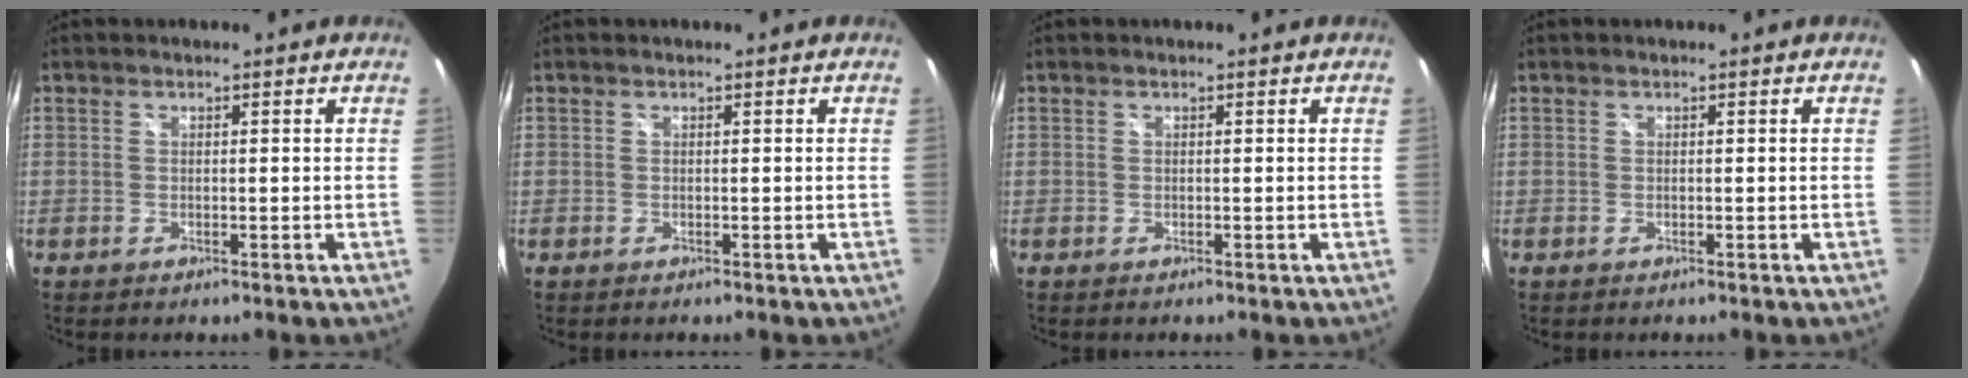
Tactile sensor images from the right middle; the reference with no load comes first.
{"total": 0.0}
{"total": 0.0}
{"total": 0.0}